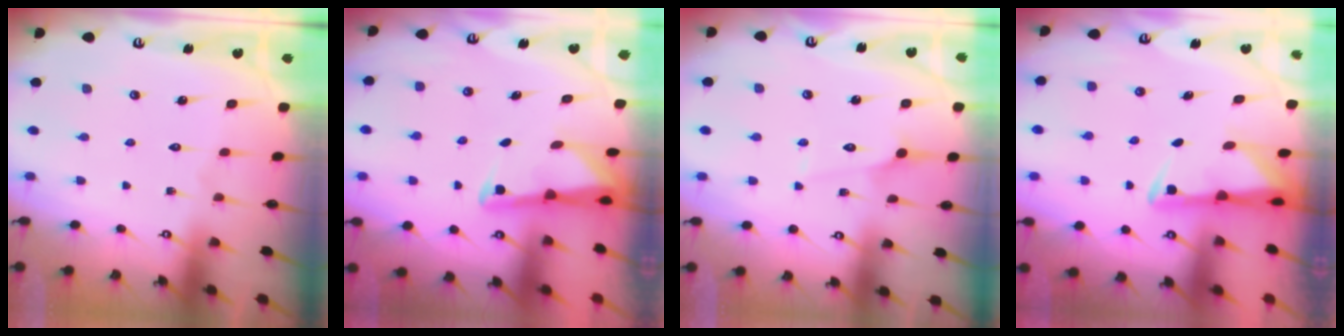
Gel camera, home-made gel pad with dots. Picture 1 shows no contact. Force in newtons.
{"total": 2.9, "press": 2.8, "slide": 0.3}
{"total": 4.2, "press": 4.2, "slide": 0.6}
{"total": 3.0, "press": 2.9, "slide": 0.6}